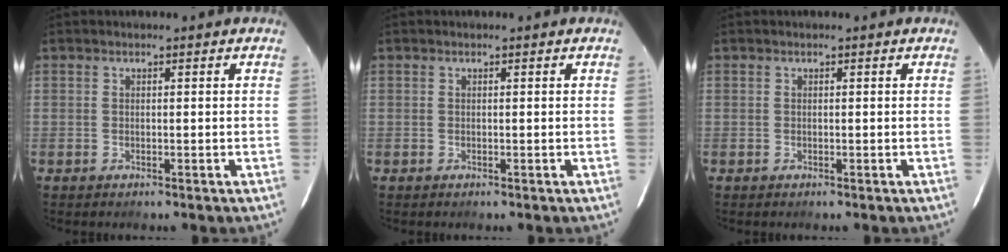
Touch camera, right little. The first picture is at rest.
{"total": 0.0}
{"total": 0.0}